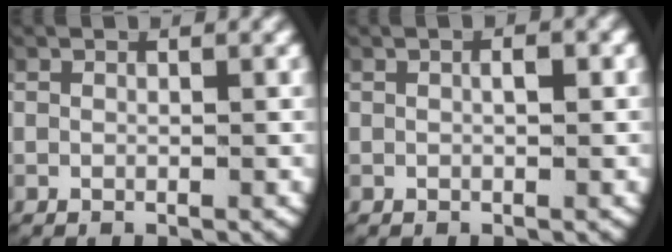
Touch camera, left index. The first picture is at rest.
{"total": 1.2, "force": [0.2, 0.4, 1.1], "torque": [-0.012, 0.000, 0.004]}